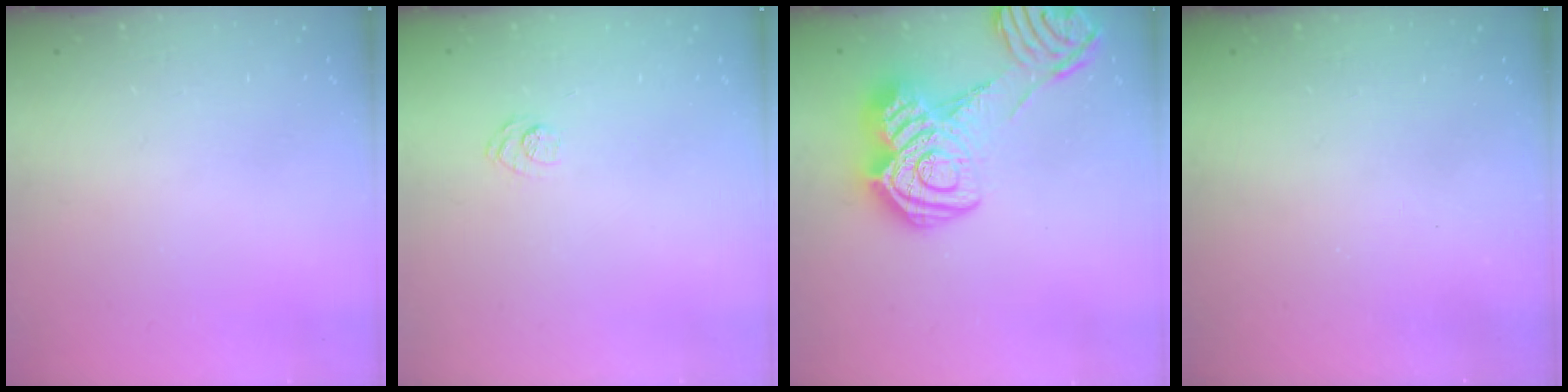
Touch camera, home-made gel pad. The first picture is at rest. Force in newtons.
{"total": 7.6, "press": 7.5, "slide": 1.2}
{"total": 20.2, "press": 20.1, "slide": 1.2}
{"total": 2.3, "press": 2.2, "slide": 0.7}